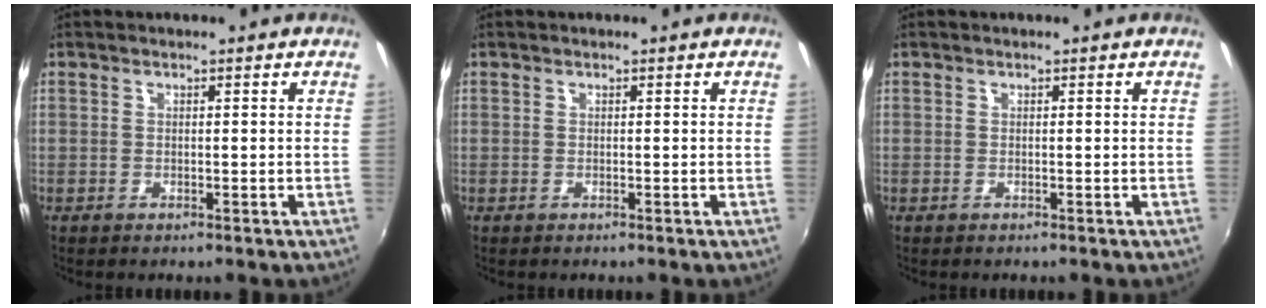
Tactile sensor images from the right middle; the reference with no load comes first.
{"total": 0.0}
{"total": 0.0}